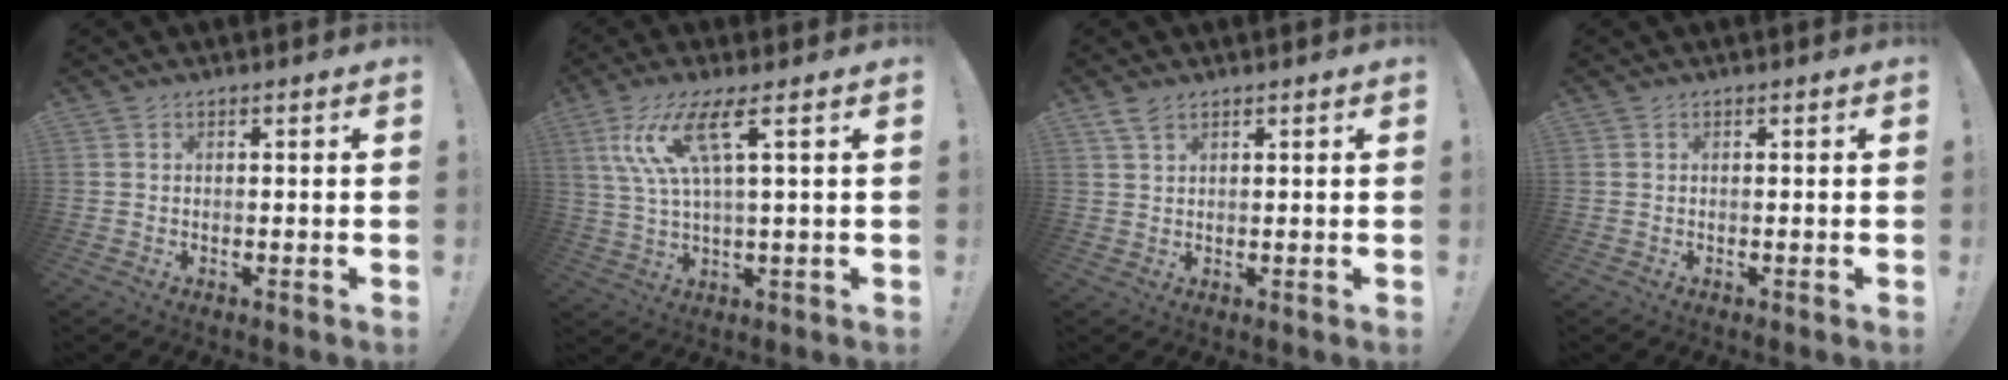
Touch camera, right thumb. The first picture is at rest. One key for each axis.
{"total": 12.0, "fx": 5.1, "fy": 2.0, "fz": 10.7, "tx": -0.219, "ty": -0.006, "tz": 0.087}
{"total": 3.2, "fx": 2.3, "fy": 1.3, "fz": 1.8, "tx": -0.037, "ty": -0.006, "tz": 0.042}
{"total": 0.0}